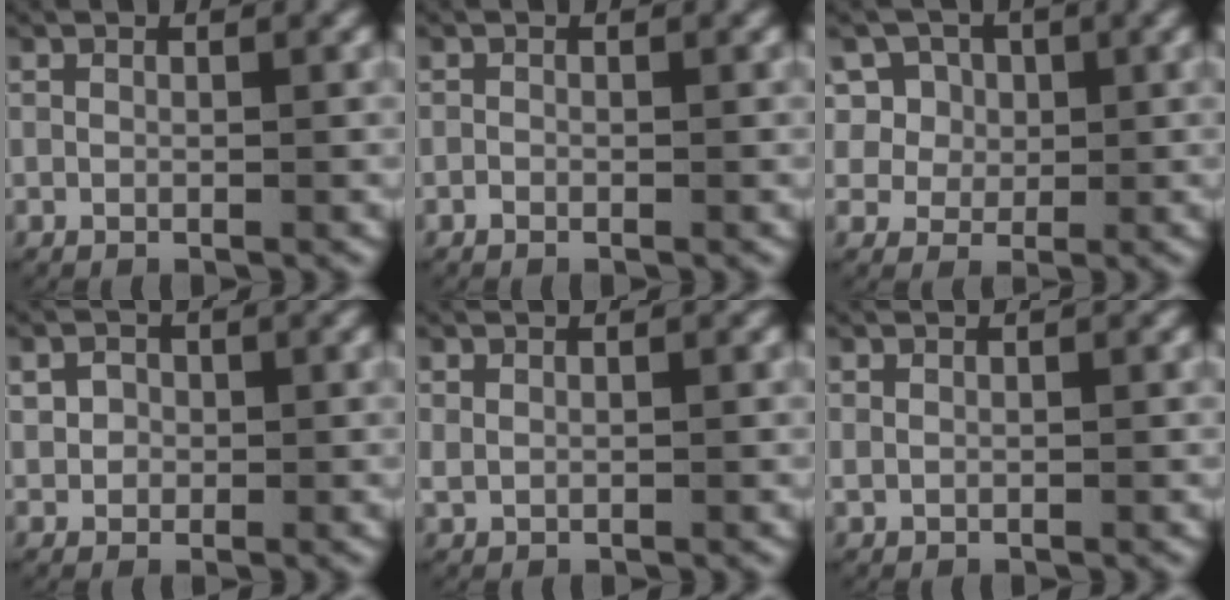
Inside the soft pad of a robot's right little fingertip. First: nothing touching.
{"total": 0.5, "force": [-0.4, 0.2, 0.1], "torque": [-0.006, -0.006, -0.006]}
{"total": 6.6, "force": [0.8, 6.1, 2.2], "torque": [-0.071, -0.013, 0.011]}
{"total": 3.0, "force": [0.3, 2.7, 1.2], "torque": [-0.033, -0.005, 0.009]}
{"total": 1.0, "force": [0.4, 0.8, 0.4], "torque": [-0.014, -0.003, 0.014]}
{"total": 0.5, "force": [0.3, 0.4, 0.3], "torque": [-0.008, -0.002, 0.010]}